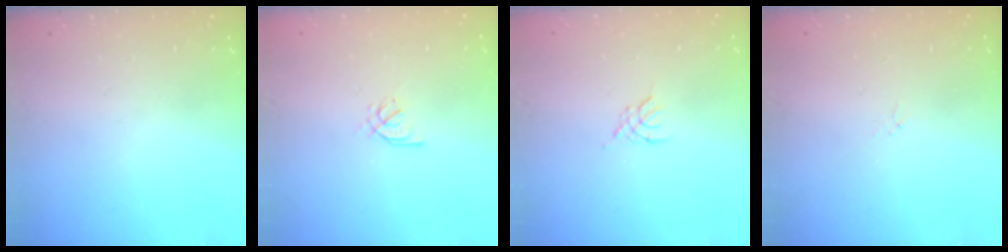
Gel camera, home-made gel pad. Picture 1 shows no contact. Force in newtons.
{"total": 2.6, "press": 2.5, "slide": 0.7}
{"total": 2.6, "press": 2.5, "slide": 0.6}
{"total": 0.9, "press": 0.8, "slide": 0.4}